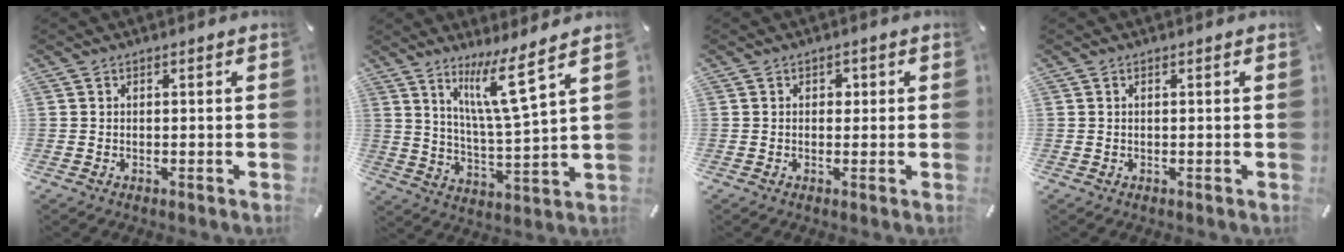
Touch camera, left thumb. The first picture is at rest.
{"total": 11.5, "force": [7.7, 0.4, 8.5], "torque": [-0.162, -0.038, 0.125]}
{"total": 1.4, "force": [0.0, 1.3, 0.4], "torque": [0.004, 0.002, -0.006]}
{"total": 0.0}